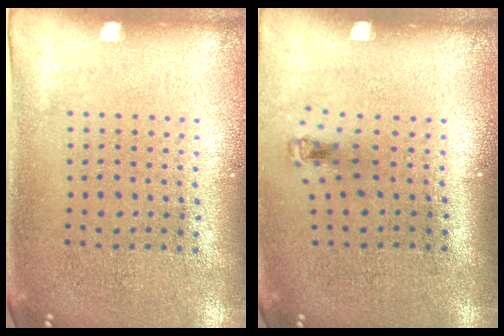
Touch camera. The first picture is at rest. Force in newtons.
{"total": 0.6, "press": 0.3, "slide": 0.5}